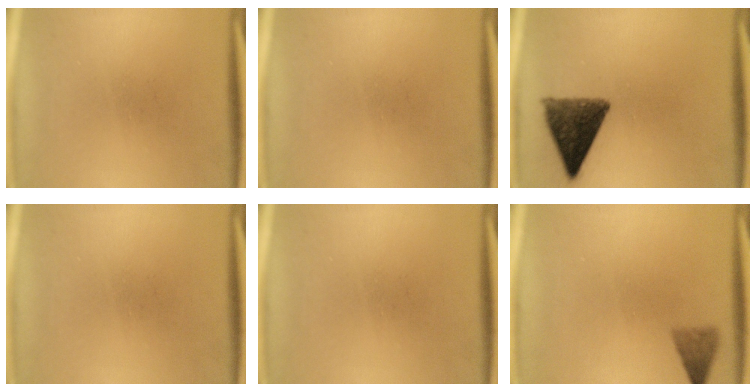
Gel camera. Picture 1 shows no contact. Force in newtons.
{"total": 0.0}
{"total": 10.4}
{"total": 0.0}
{"total": 0.0}
{"total": 2.5}